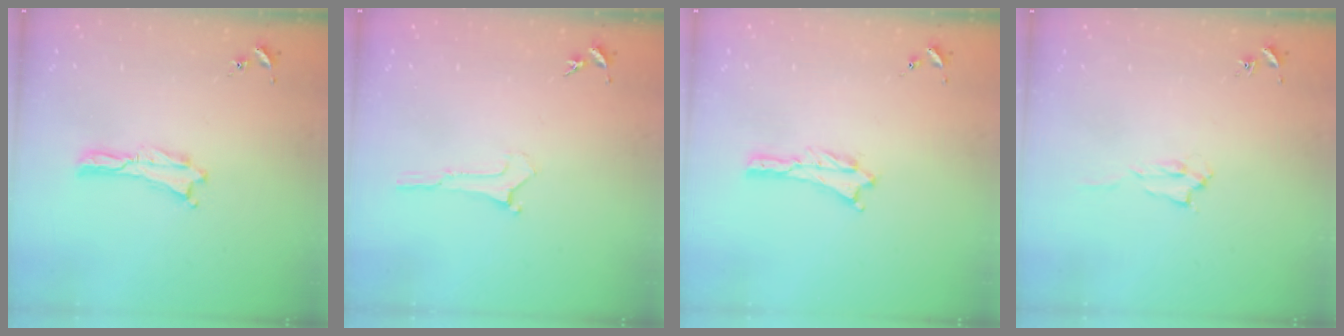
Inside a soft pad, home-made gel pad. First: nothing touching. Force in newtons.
{"total": 0.0}
{"total": 0.9, "press": 0.9, "slide": 0.2}
{"total": 1.4, "press": 1.4, "slide": 0.2}